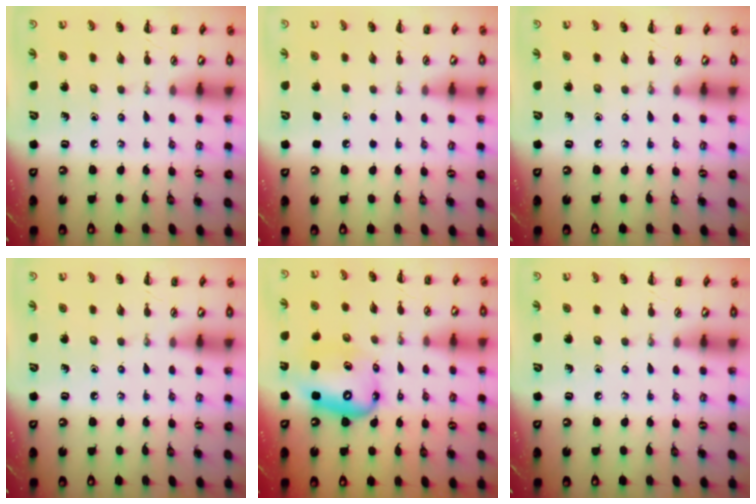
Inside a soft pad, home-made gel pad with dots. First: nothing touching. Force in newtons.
{"total": 1.6, "press": 1.6, "slide": 0.1}
{"total": 0.0}
{"total": 0.0}
{"total": 11.7, "press": 11.2, "slide": 3.1}
{"total": 0.0}